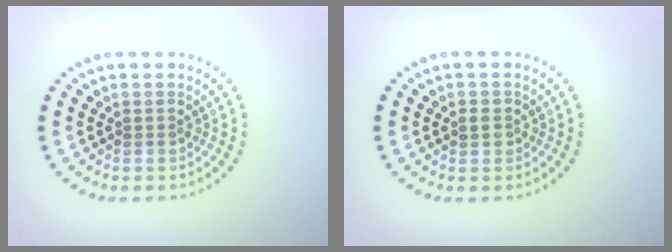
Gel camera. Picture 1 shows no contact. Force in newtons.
{"total": 1.2, "press": 1.1, "slide": 0.4}